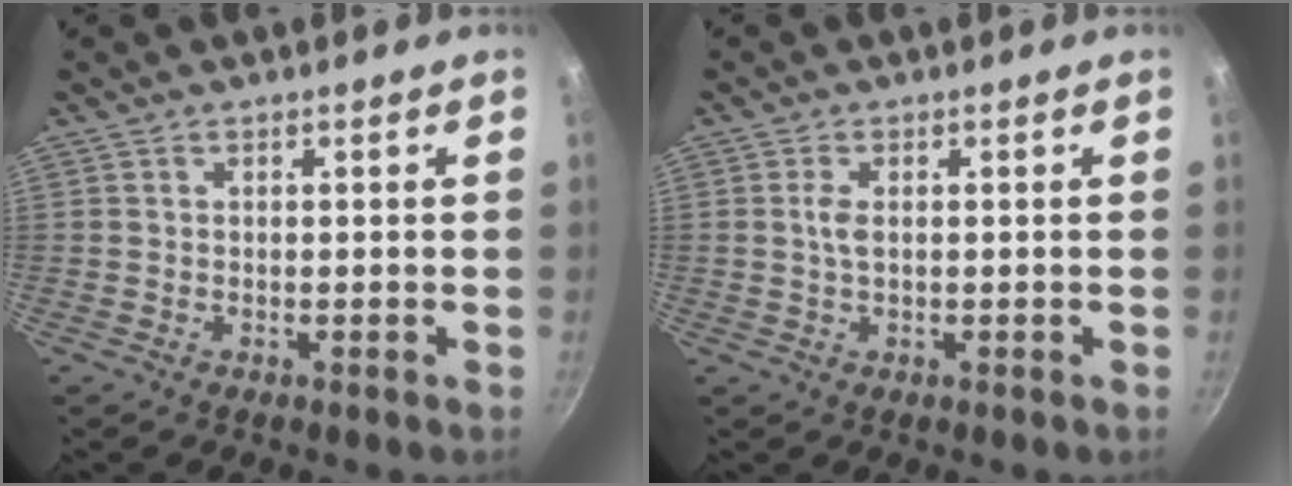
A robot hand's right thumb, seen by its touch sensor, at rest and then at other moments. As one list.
[{"total": 2.2, "force": [0.2, 1.0, 2.0], "torque": [-0.042, 0.001, 0.004]}]